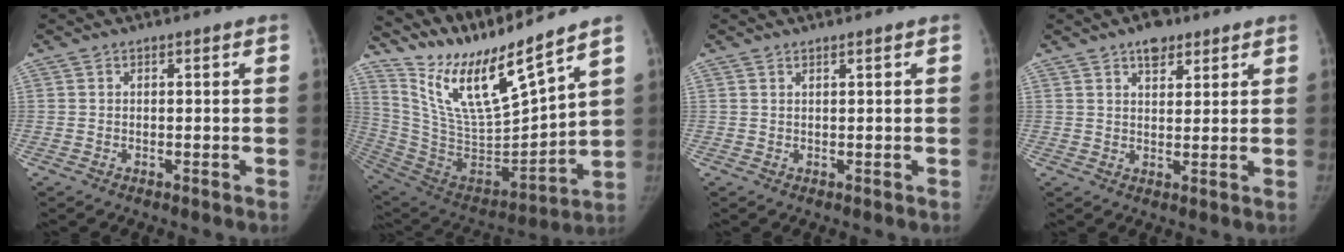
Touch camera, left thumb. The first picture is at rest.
{"total": 19.1, "force": [15.6, 1.7, 10.9], "torque": [-0.173, -0.092, 0.311]}
{"total": 0.5, "force": [0.5, -0.1, 0.2], "torque": [-0.008, -0.004, 0.011]}
{"total": 5.3, "force": [3.4, 2.9, 2.8], "torque": [-0.018, -0.016, 0.050]}